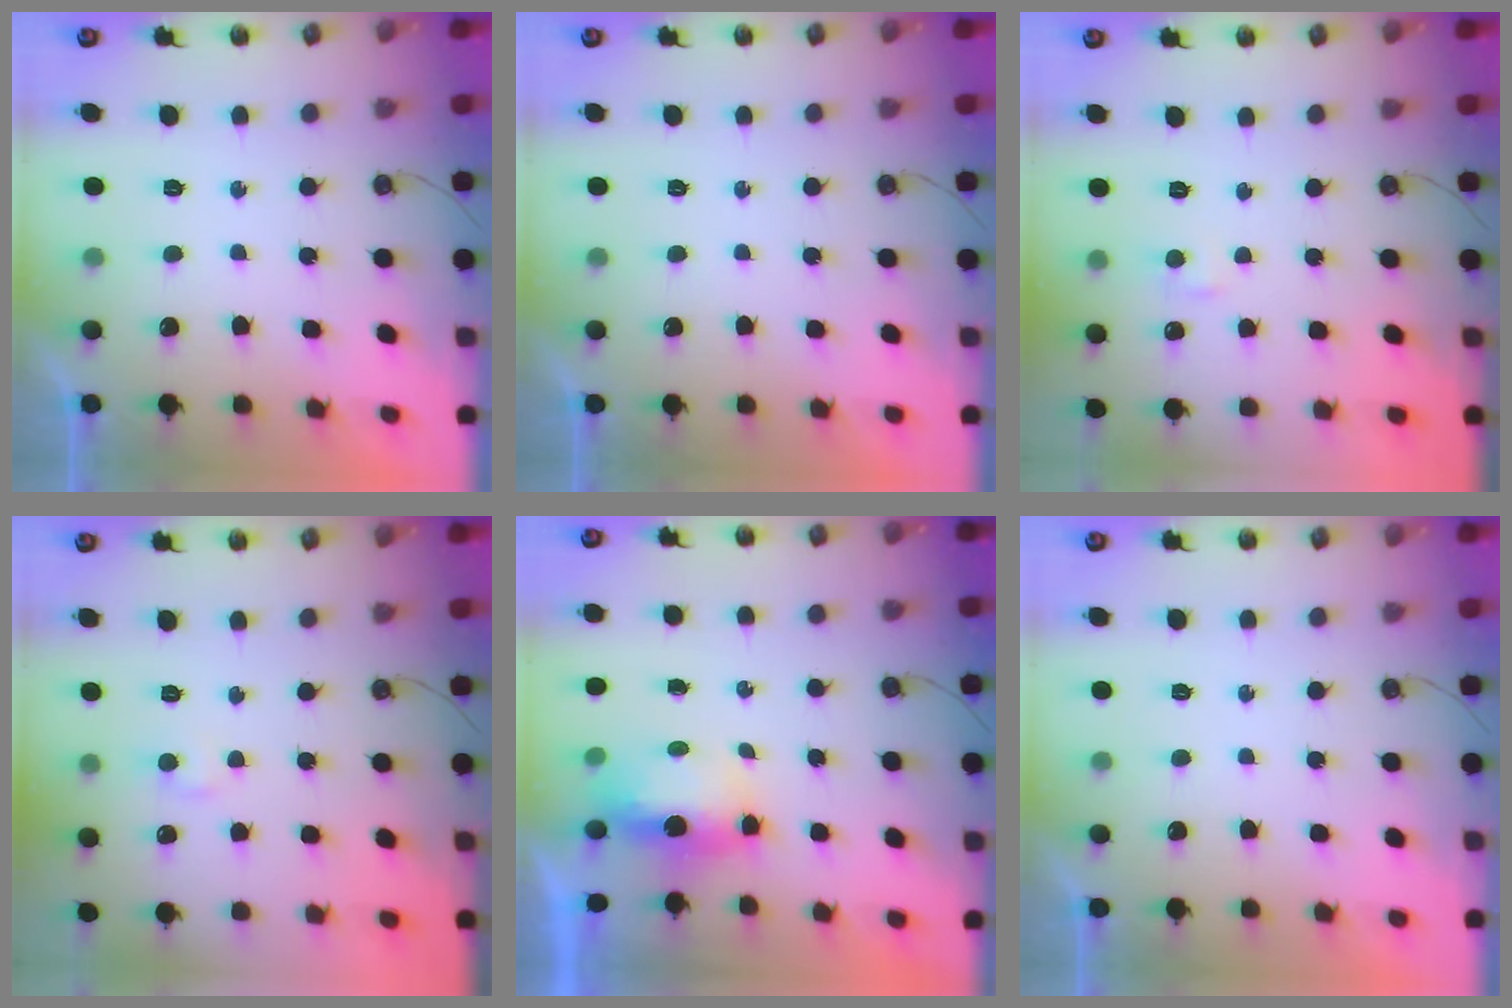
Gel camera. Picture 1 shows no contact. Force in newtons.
{"total": 0.0}
{"total": 3.1, "press": 3.0, "slide": 0.4}
{"total": 4.7, "press": 4.6, "slide": 0.7}
{"total": 12.3, "press": 7.4, "slide": 9.8}
{"total": 0.0}